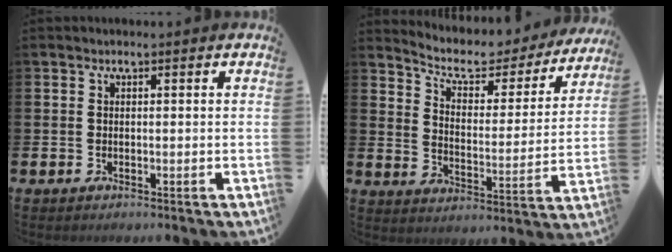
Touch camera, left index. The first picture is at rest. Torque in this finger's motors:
{"motor_torque": [0.99, -1.14, 0.10, 0.07]}